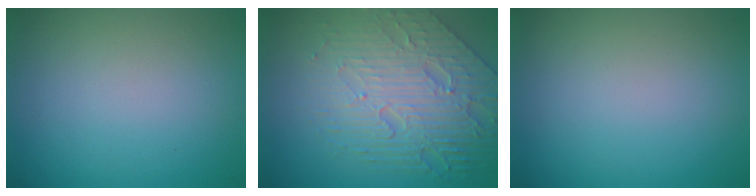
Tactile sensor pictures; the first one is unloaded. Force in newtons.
{"total": 8.3, "press": 5.6, "slide": 6.0}
{"total": 0.0}